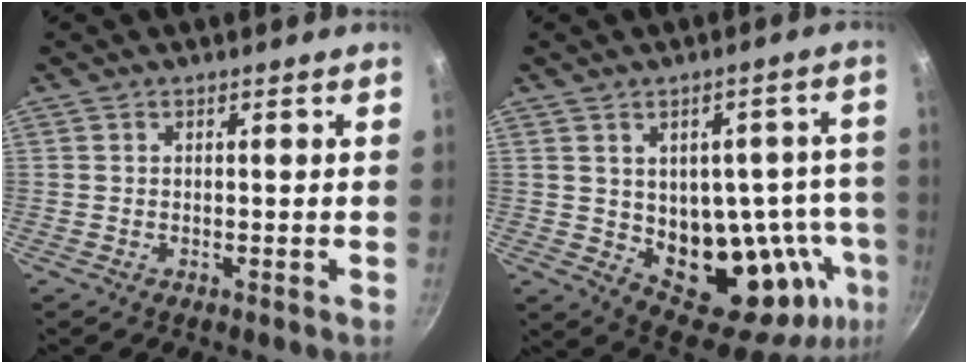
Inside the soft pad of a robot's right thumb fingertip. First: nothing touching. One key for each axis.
{"total": 19.3, "fx": -3.0, "fy": 12.7, "fz": 14.2, "tx": -0.105, "ty": 0.004, "tz": -0.014}